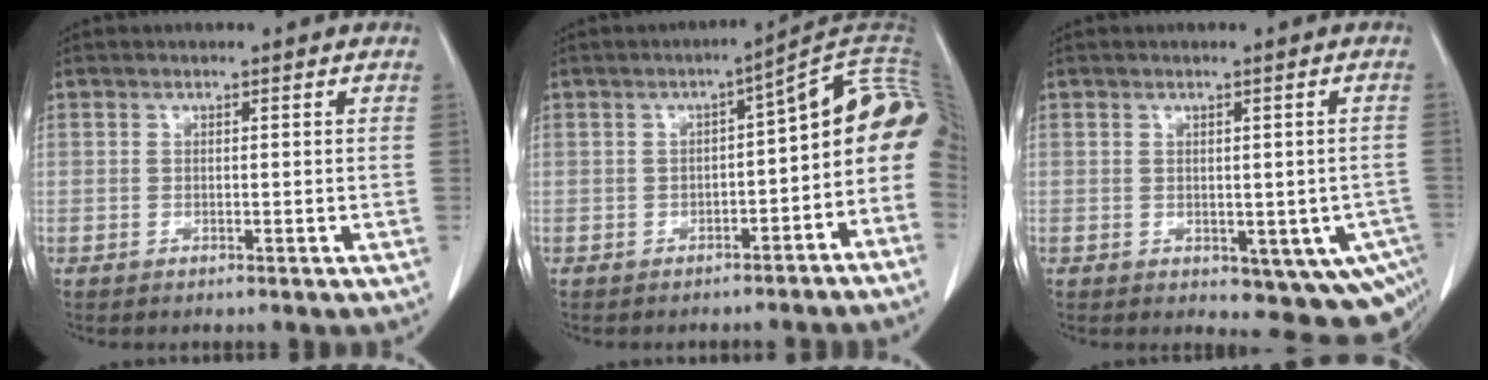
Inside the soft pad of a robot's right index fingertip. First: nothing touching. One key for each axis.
{"total": 12.3, "fx": -3.3, "fy": 4.7, "fz": 10.9, "tx": -0.142, "ty": 0.041, "tz": -0.045}
{"total": 10.4, "fx": -4.2, "fy": 5.3, "fz": 7.9, "tx": -0.070, "ty": 0.007, "tz": -0.045}